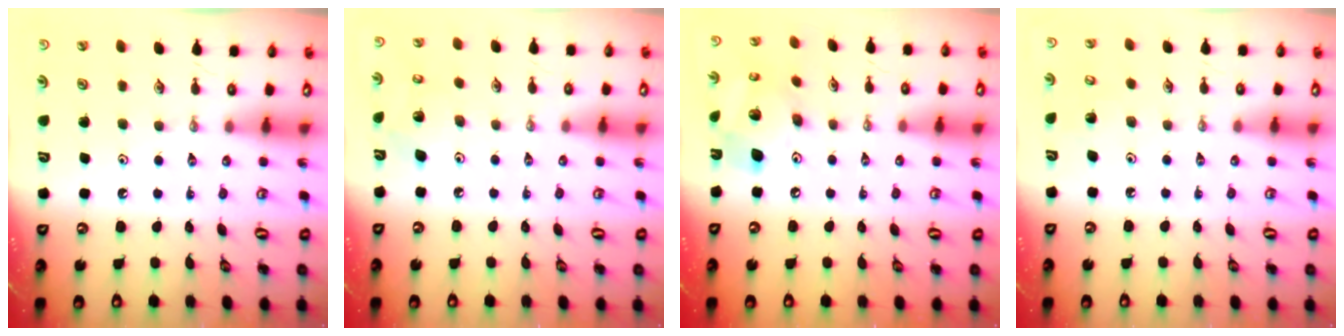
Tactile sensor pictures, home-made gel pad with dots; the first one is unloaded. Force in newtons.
{"total": 7.5, "press": 7.3, "slide": 1.9}
{"total": 14.2, "press": 13.9, "slide": 3.1}
{"total": 5.2, "press": 5.2, "slide": 0.4}